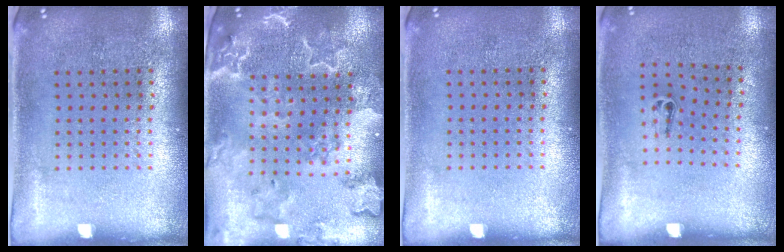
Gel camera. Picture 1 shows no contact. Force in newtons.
{"total": 3.1, "press": 2.8, "slide": 1.3}
{"total": 0.0}
{"total": 0.5, "press": 0.2, "slide": 0.5}